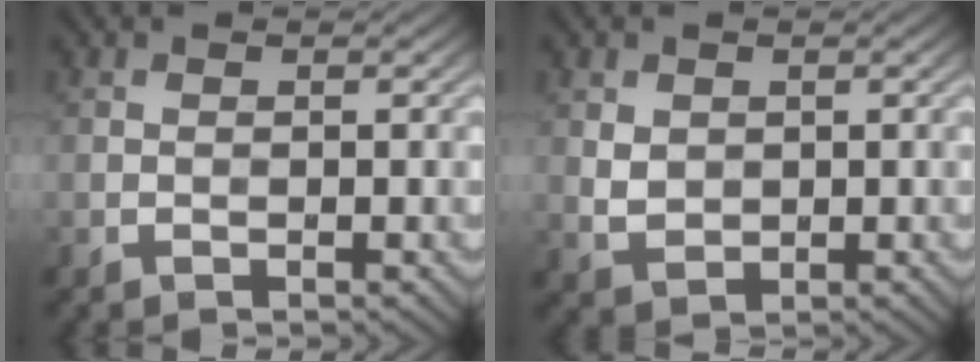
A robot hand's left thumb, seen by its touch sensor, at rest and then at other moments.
{"total": 2.3, "force": [0.8, 1.8, 1.1], "torque": [-0.032, -0.007, 0.019]}